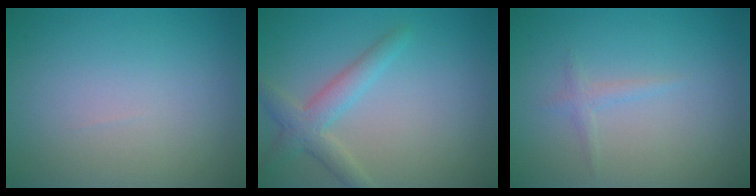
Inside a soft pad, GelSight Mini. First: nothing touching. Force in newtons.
{"total": 3.0, "press": 3.0, "slide": 0.1}
{"total": 1.0, "press": 1.0, "slide": 0.1}